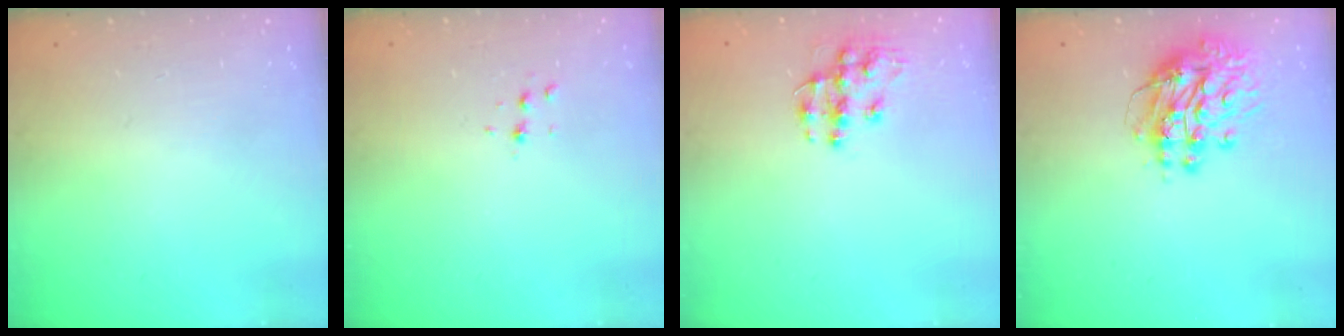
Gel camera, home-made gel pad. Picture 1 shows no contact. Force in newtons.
{"total": 3.8, "press": 3.7, "slide": 1.1}
{"total": 10.0, "press": 10.0, "slide": 0.6}
{"total": 12.5, "press": 12.4, "slide": 1.2}